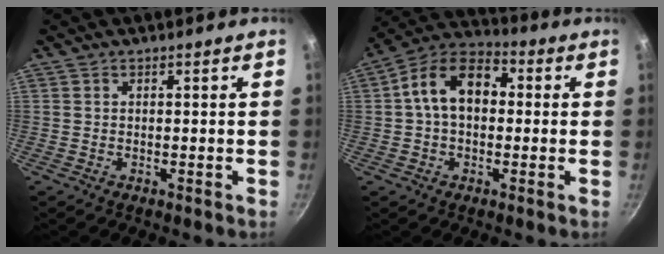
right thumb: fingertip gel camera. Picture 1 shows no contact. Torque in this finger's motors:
{"motor_torque": [-0.76, 1.15, 0.74, -0.47, 0.10]}